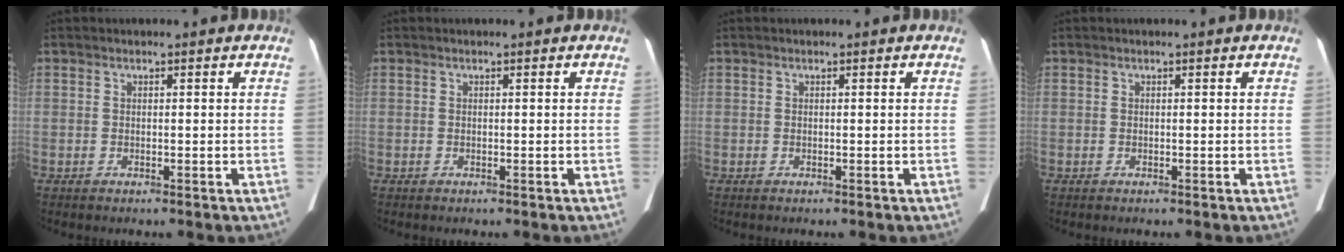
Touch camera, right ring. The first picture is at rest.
{"total": 0.0}
{"total": 0.0}
{"total": 0.0}